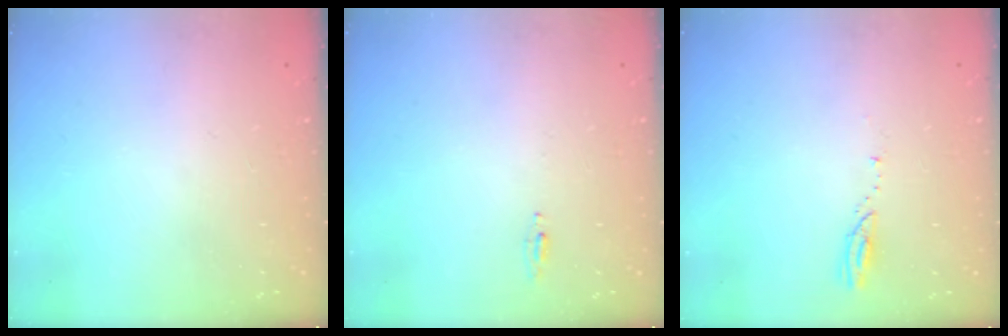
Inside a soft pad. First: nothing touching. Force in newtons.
{"total": 4.6, "press": 4.4, "slide": 1.6}
{"total": 3.2, "press": 3.2, "slide": 0.3}